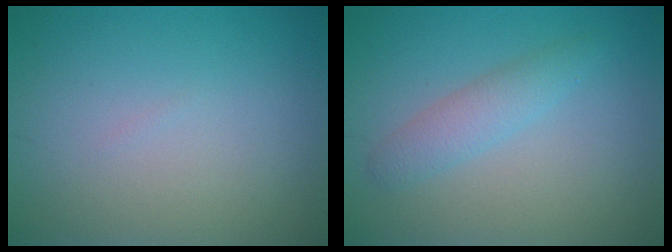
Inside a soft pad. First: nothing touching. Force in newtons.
{"total": 2.3, "press": 2.3, "slide": 0.0}